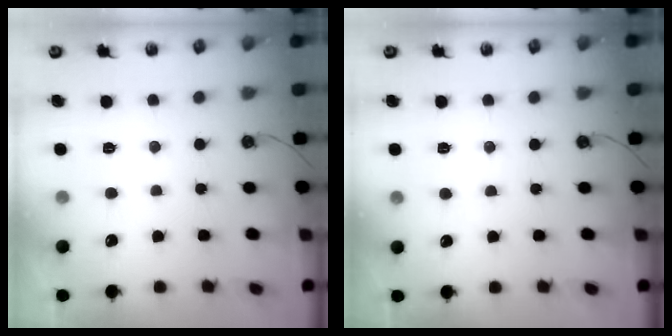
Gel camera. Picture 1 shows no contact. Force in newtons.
{"total": 5.5, "press": 5.5, "slide": 0.6}